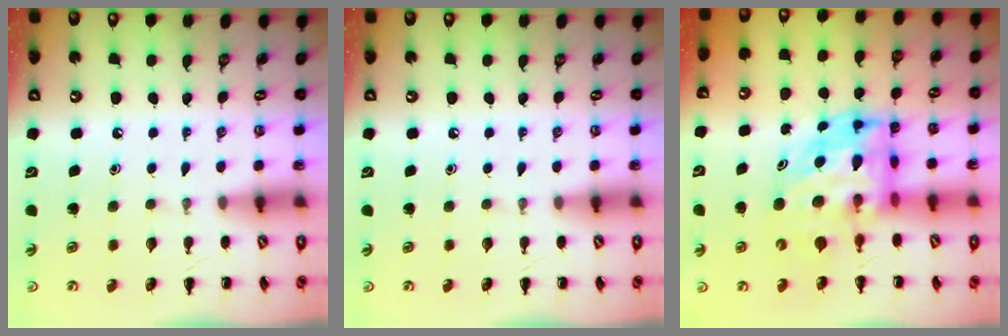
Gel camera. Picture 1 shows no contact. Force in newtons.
{"total": 0.0}
{"total": 11.0, "press": 10.6, "slide": 3.0}